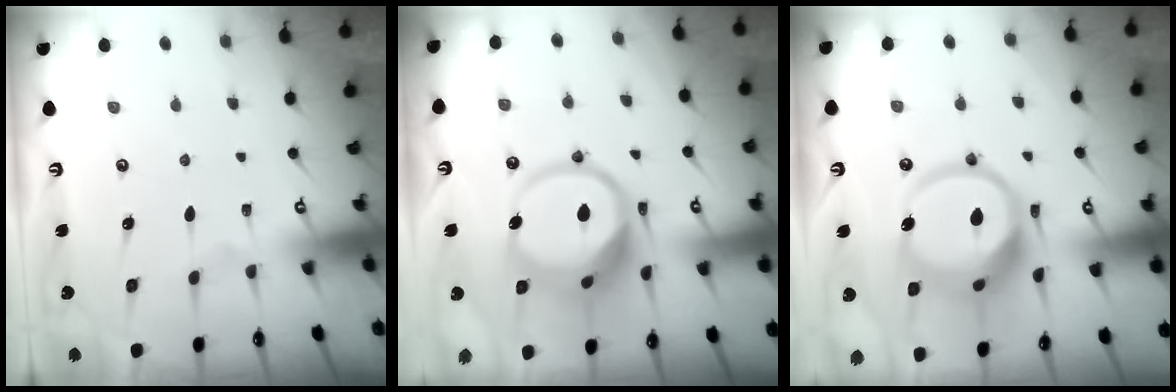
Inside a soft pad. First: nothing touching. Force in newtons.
{"total": 16.3, "press": 16.2, "slide": 2.0}
{"total": 17.9, "press": 17.8, "slide": 2.2}